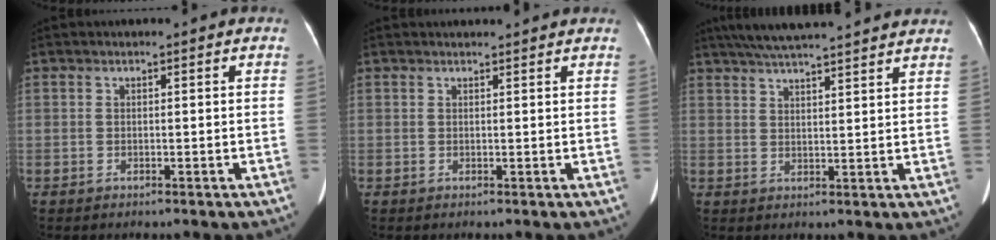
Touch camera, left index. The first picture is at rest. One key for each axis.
{"total": 4.7, "fx": 4.6, "fy": 0.2, "fz": 1.1, "tx": -0.013, "ty": 0.024, "tz": 0.050}
{"total": 17.8, "fx": 15.8, "fy": 1.5, "fz": 8.1, "tx": -0.136, "ty": 0.045, "tz": 0.218}